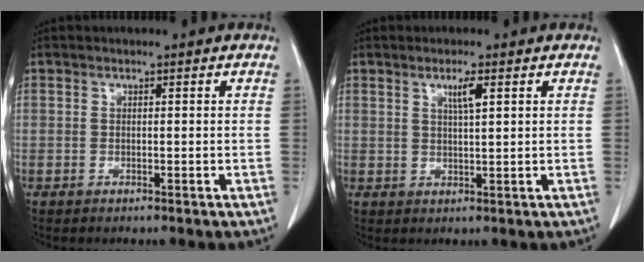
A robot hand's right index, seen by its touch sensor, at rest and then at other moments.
{"total": 2.8, "force": [1.3, 0.1, 2.4], "torque": [-0.045, -0.001, 0.024]}